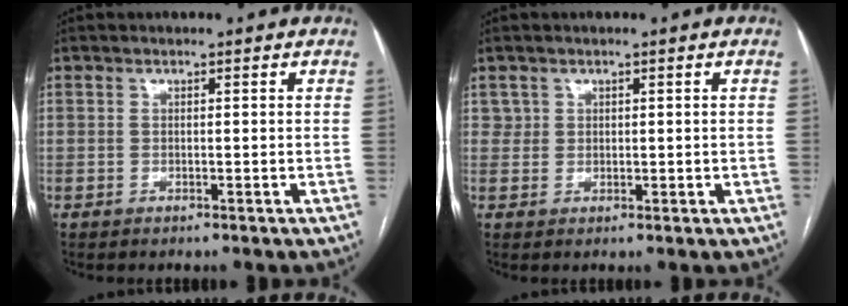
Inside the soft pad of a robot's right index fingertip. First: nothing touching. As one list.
[{"total": 1.7, "force": [0.9, 1.4, -0.1], "torque": [0.016, 0.004, 0.013]}]